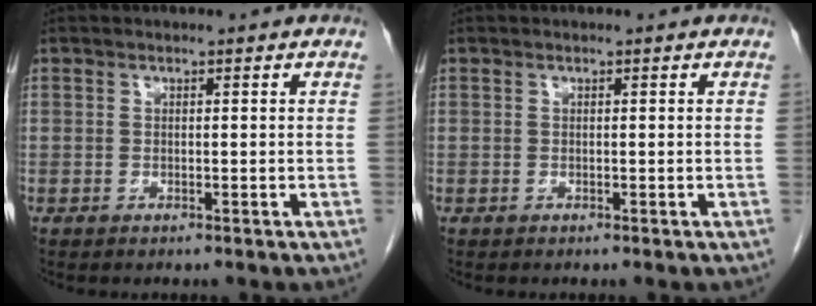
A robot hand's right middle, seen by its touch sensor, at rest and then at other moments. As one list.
[{"total": 0.0}]